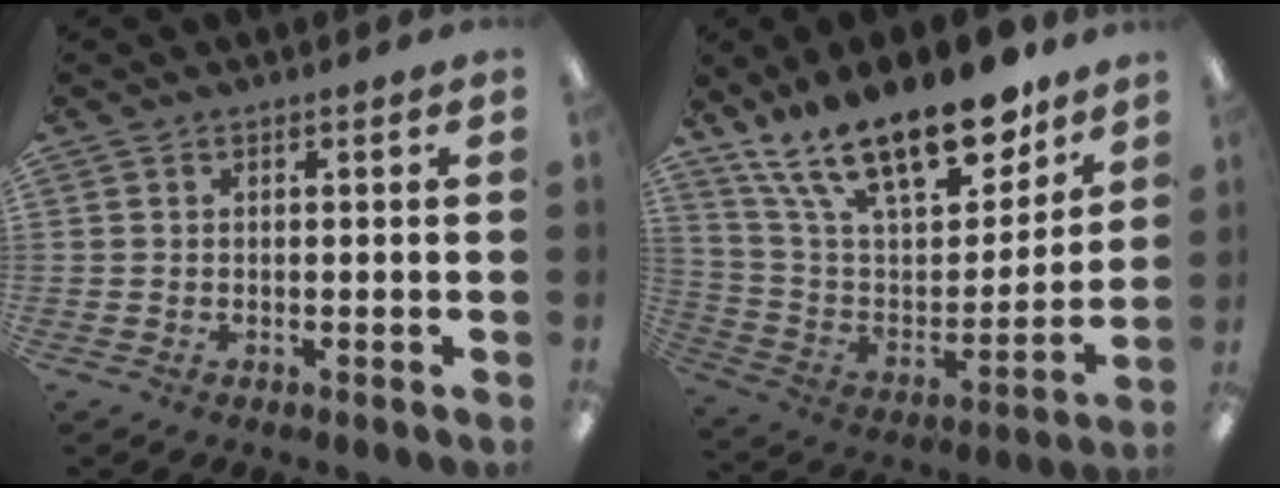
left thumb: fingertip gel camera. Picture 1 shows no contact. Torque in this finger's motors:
{"motor_torque": [0.90, 0.58, 1.41, -1.36, 0.15]}